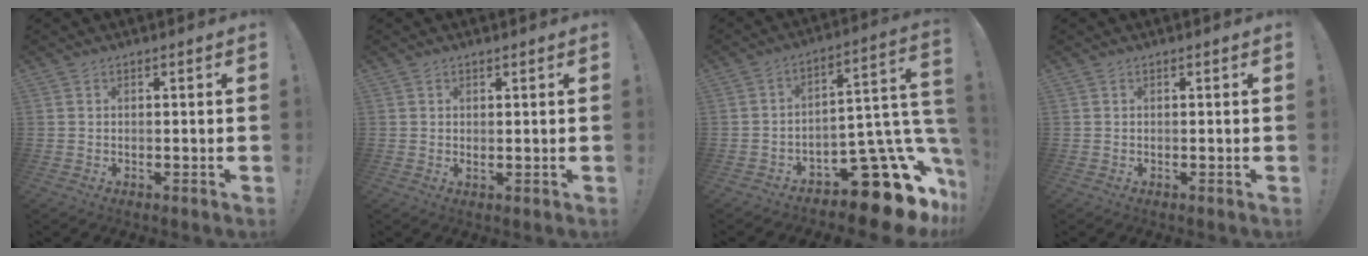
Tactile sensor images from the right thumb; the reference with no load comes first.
{"total": 0.9, "force": [0.6, 0.2, 0.6], "torque": [-0.004, -0.004, 0.010]}
{"total": 18.4, "force": [-10.3, 7.6, 13.1], "torque": [-0.121, 0.048, -0.162]}
{"total": 0.0}